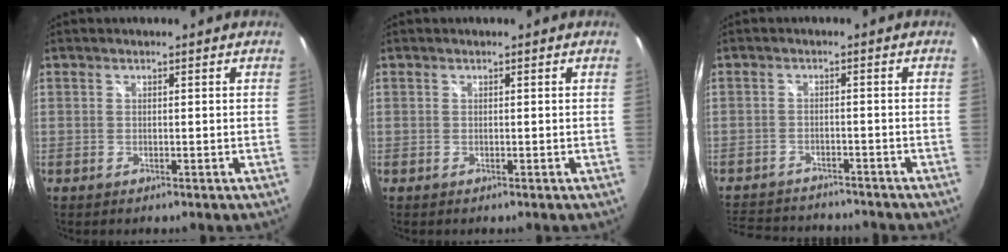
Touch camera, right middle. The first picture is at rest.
{"total": 0.0}
{"total": 12.5, "force": [-11.1, 3.9, 4.1], "torque": [-0.107, -0.003, -0.169]}